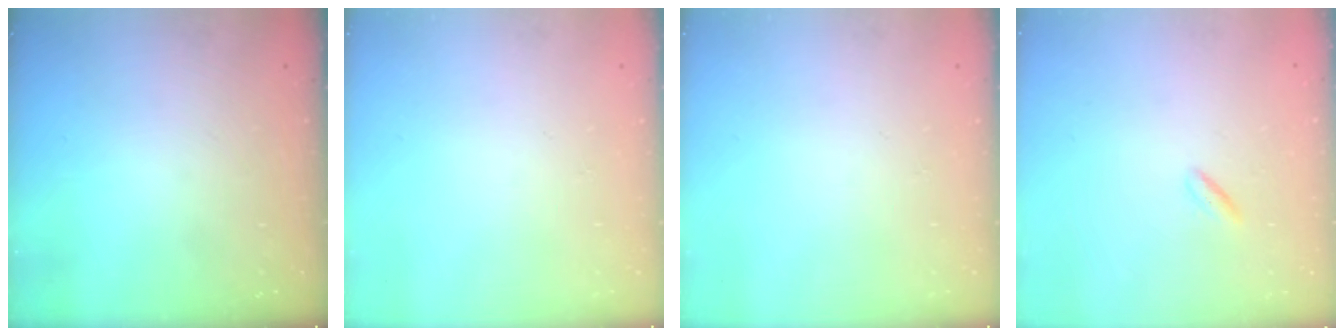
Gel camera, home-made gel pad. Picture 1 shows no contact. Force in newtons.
{"total": 0.0}
{"total": 0.0}
{"total": 1.3, "press": 1.1, "slide": 0.7}